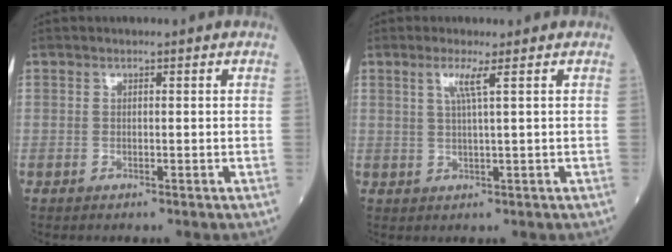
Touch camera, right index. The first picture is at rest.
{"total": 2.8, "force": [1.2, -0.7, 2.5], "torque": [-0.052, 0.000, 0.024]}